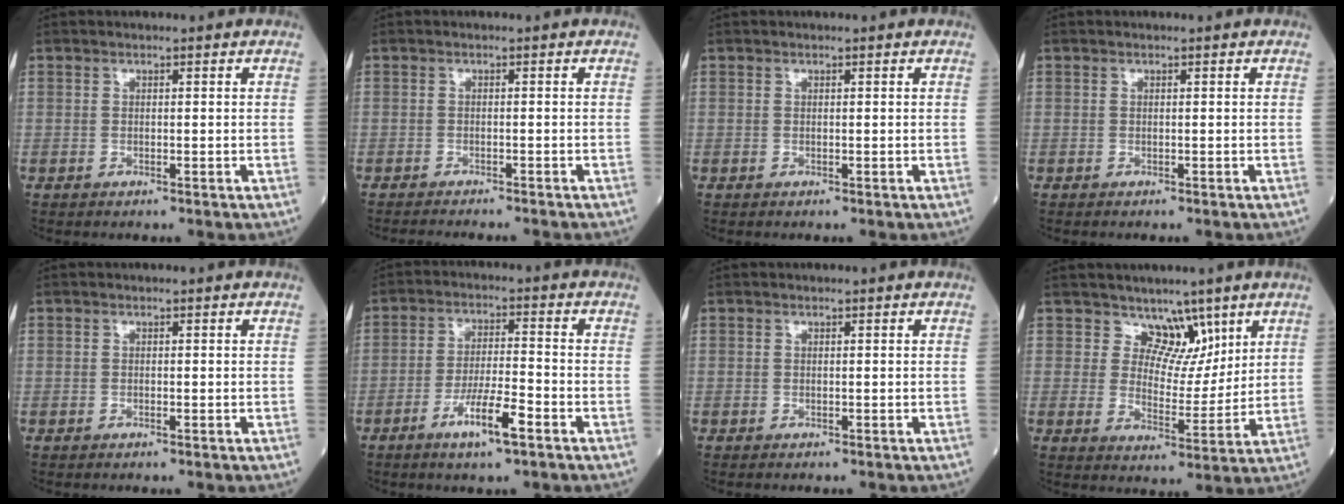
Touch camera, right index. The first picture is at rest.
{"total": 8.0, "force": [-7.5, 0.7, 2.9], "torque": [-0.031, -0.016, -0.097]}
{"total": 0.0}
{"total": 0.0}
{"total": 0.0}
{"total": 7.5, "force": [-4.1, 0.7, 6.3], "torque": [-0.118, -0.007, -0.073]}
{"total": 0.0}
{"total": 5.6, "force": [4.2, 3.5, 1.3], "torque": [-0.009, -0.010, 0.073]}